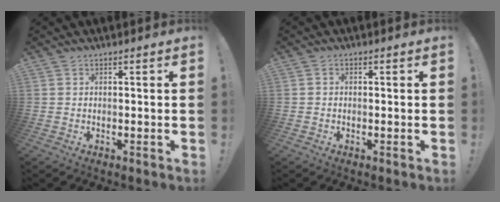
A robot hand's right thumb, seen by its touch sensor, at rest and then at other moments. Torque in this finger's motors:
{"motor_torque": [-0.08, 0.03, 0.04, -0.01, 0.07]}